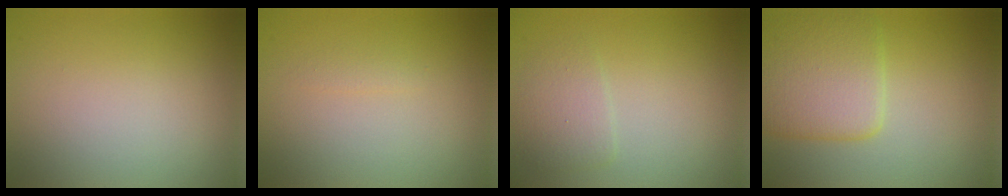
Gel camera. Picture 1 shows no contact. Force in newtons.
{"total": 0.6, "press": 0.6, "slide": 0.0}
{"total": 2.0, "press": 2.0, "slide": 0.1}
{"total": 5.3, "press": 5.3, "slide": 0.3}